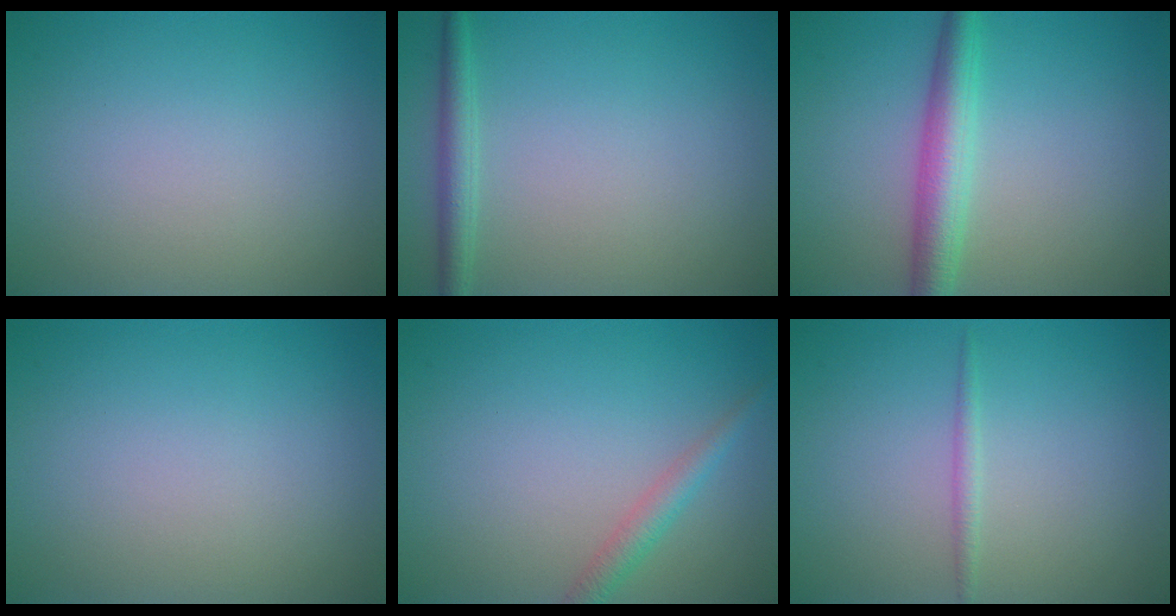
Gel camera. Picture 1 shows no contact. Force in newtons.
{"total": 2.0, "press": 2.0, "slide": 0.1}
{"total": 4.1, "press": 4.0, "slide": 0.1}
{"total": 0.0}
{"total": 1.9, "press": 1.9, "slide": 0.0}
{"total": 0.9, "press": 0.9, "slide": 0.0}